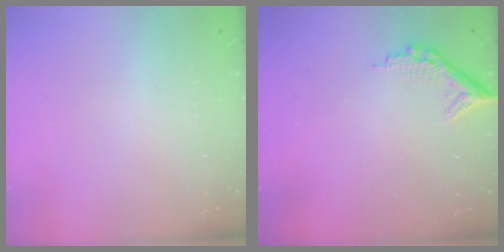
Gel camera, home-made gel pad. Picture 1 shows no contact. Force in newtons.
{"total": 8.7, "press": 8.6, "slide": 0.5}